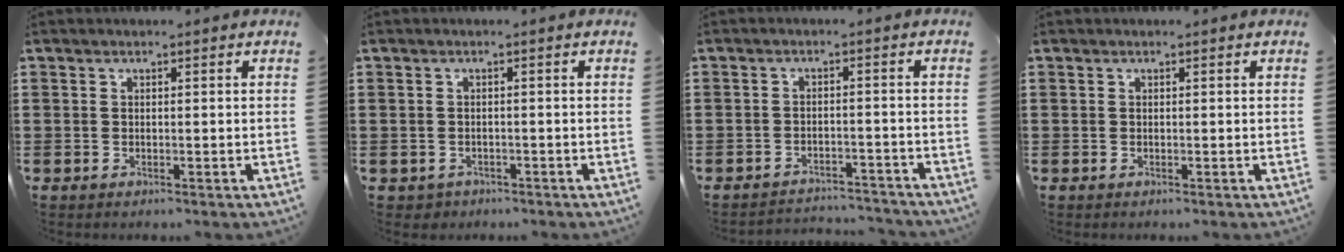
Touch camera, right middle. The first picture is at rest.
{"total": 0.7, "force": [-0.6, 0.5, 0.0], "torque": [-0.004, 0.002, -0.014]}
{"total": 2.8, "force": [-2.8, 0.2, 0.1], "torque": [-0.009, -0.001, -0.059]}
{"total": 0.0}